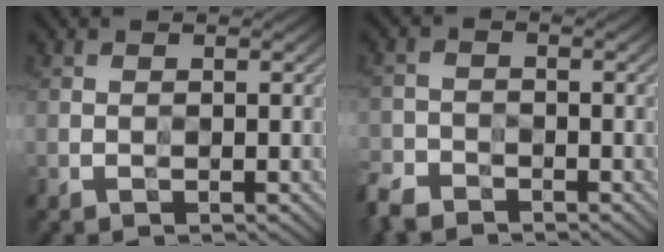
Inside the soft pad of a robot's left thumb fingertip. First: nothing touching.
{"total": 3.5, "force": [-3.2, 1.3, 0.5], "torque": [-0.011, -0.008, -0.075]}